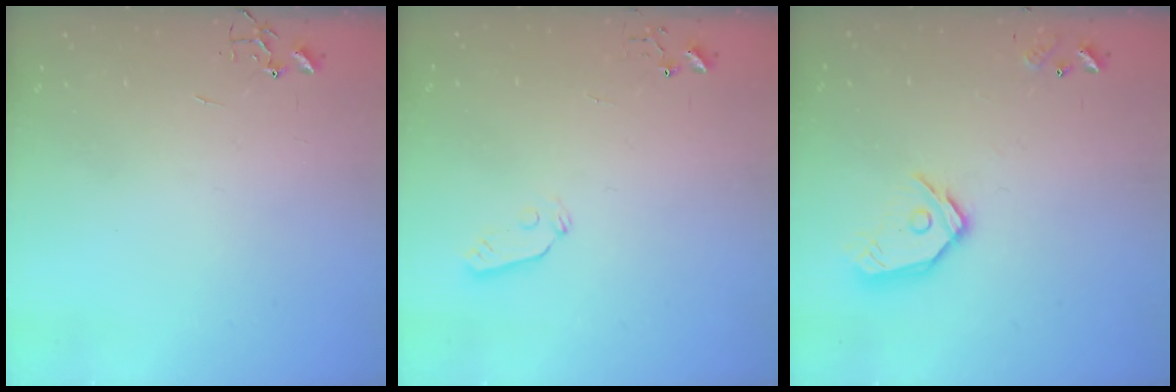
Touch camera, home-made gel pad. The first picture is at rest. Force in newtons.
{"total": 3.6, "press": 3.6, "slide": 0.5}
{"total": 12.1, "press": 12.0, "slide": 1.5}